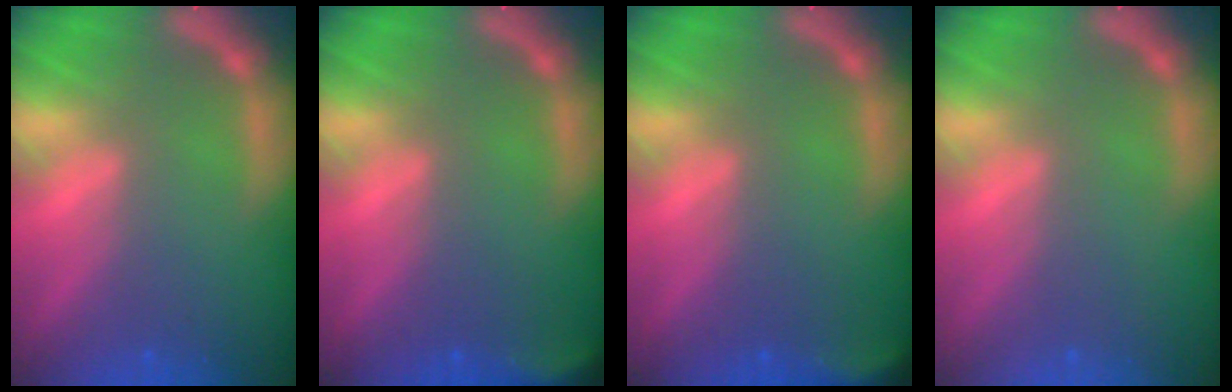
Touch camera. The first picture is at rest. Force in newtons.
{"total": 2.9}
{"total": 2.9}
{"total": 0.0}